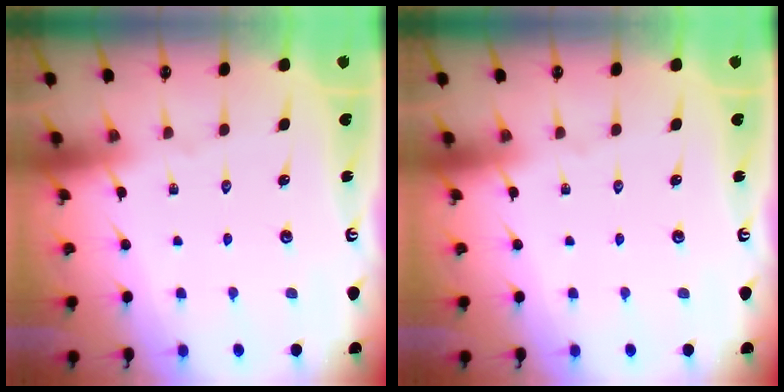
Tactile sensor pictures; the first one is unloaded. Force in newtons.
{"total": 0.0}